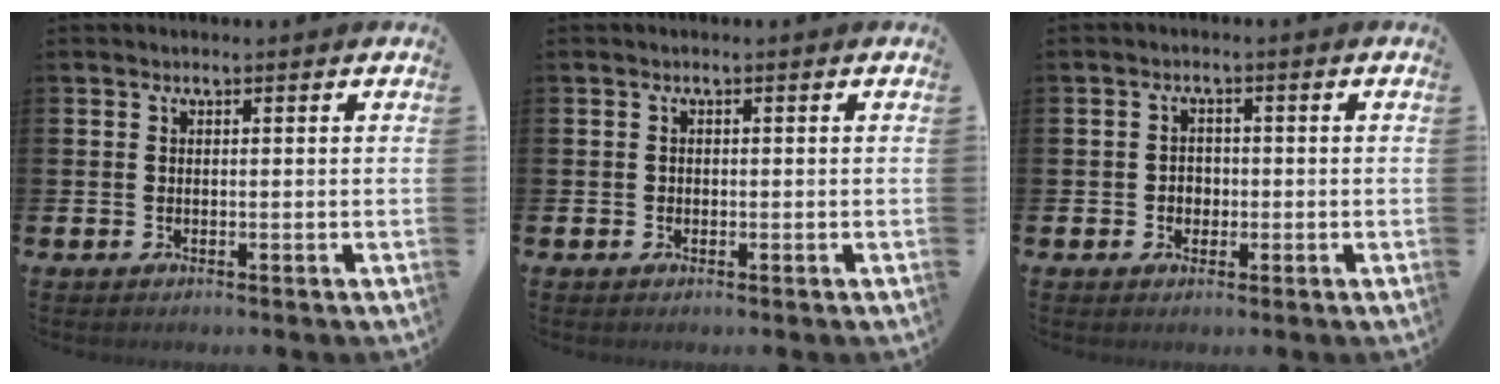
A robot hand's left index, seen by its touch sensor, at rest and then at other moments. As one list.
[{"total": 0.6, "force": [-0.1, 0.6, 0.1], "torque": [0.001, 0.003, -0.004]}, {"total": 2.0, "force": [-0.3, 1.8, 0.7], "torque": [-0.004, 0.002, -0.013]}]